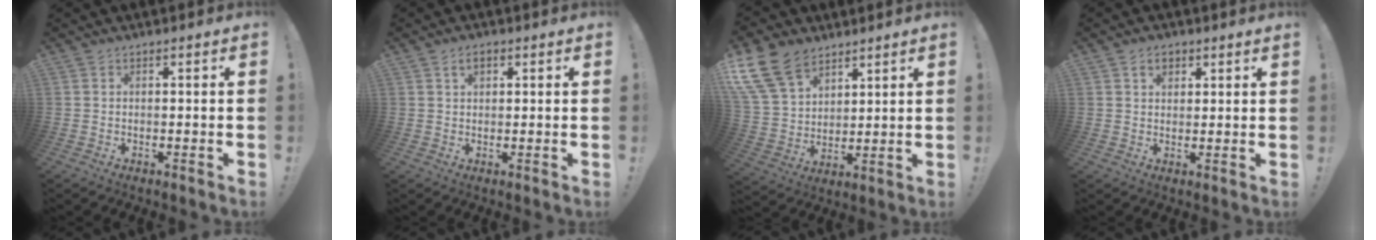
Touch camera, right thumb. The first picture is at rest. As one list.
[{"total": 2.8, "force": [1.3, 1.5, 2.0], "torque": [-0.035, 0.002, 0.021]}, {"total": 15.9, "force": [10.2, 9.7, 7.4], "torque": [-0.153, -0.058, 0.200]}, {"total": 3.2, "force": [1.8, 2.1, 1.6], "torque": [-0.022, -0.001, 0.030]}]